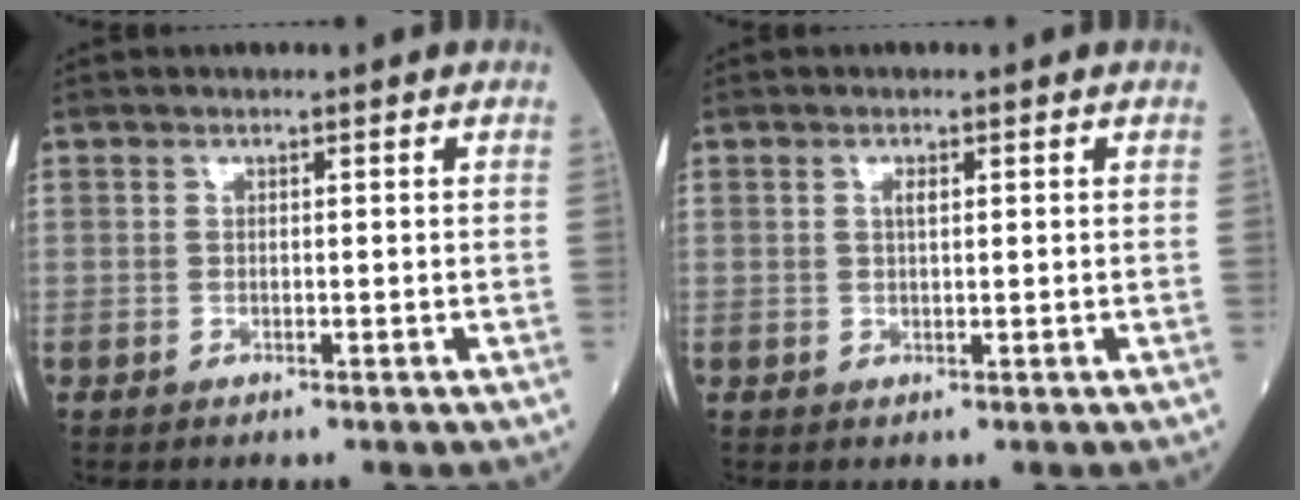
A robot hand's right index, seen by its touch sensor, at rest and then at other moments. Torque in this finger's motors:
{"motor_torque": [0.17, 0.14, 0.07, 0.03]}